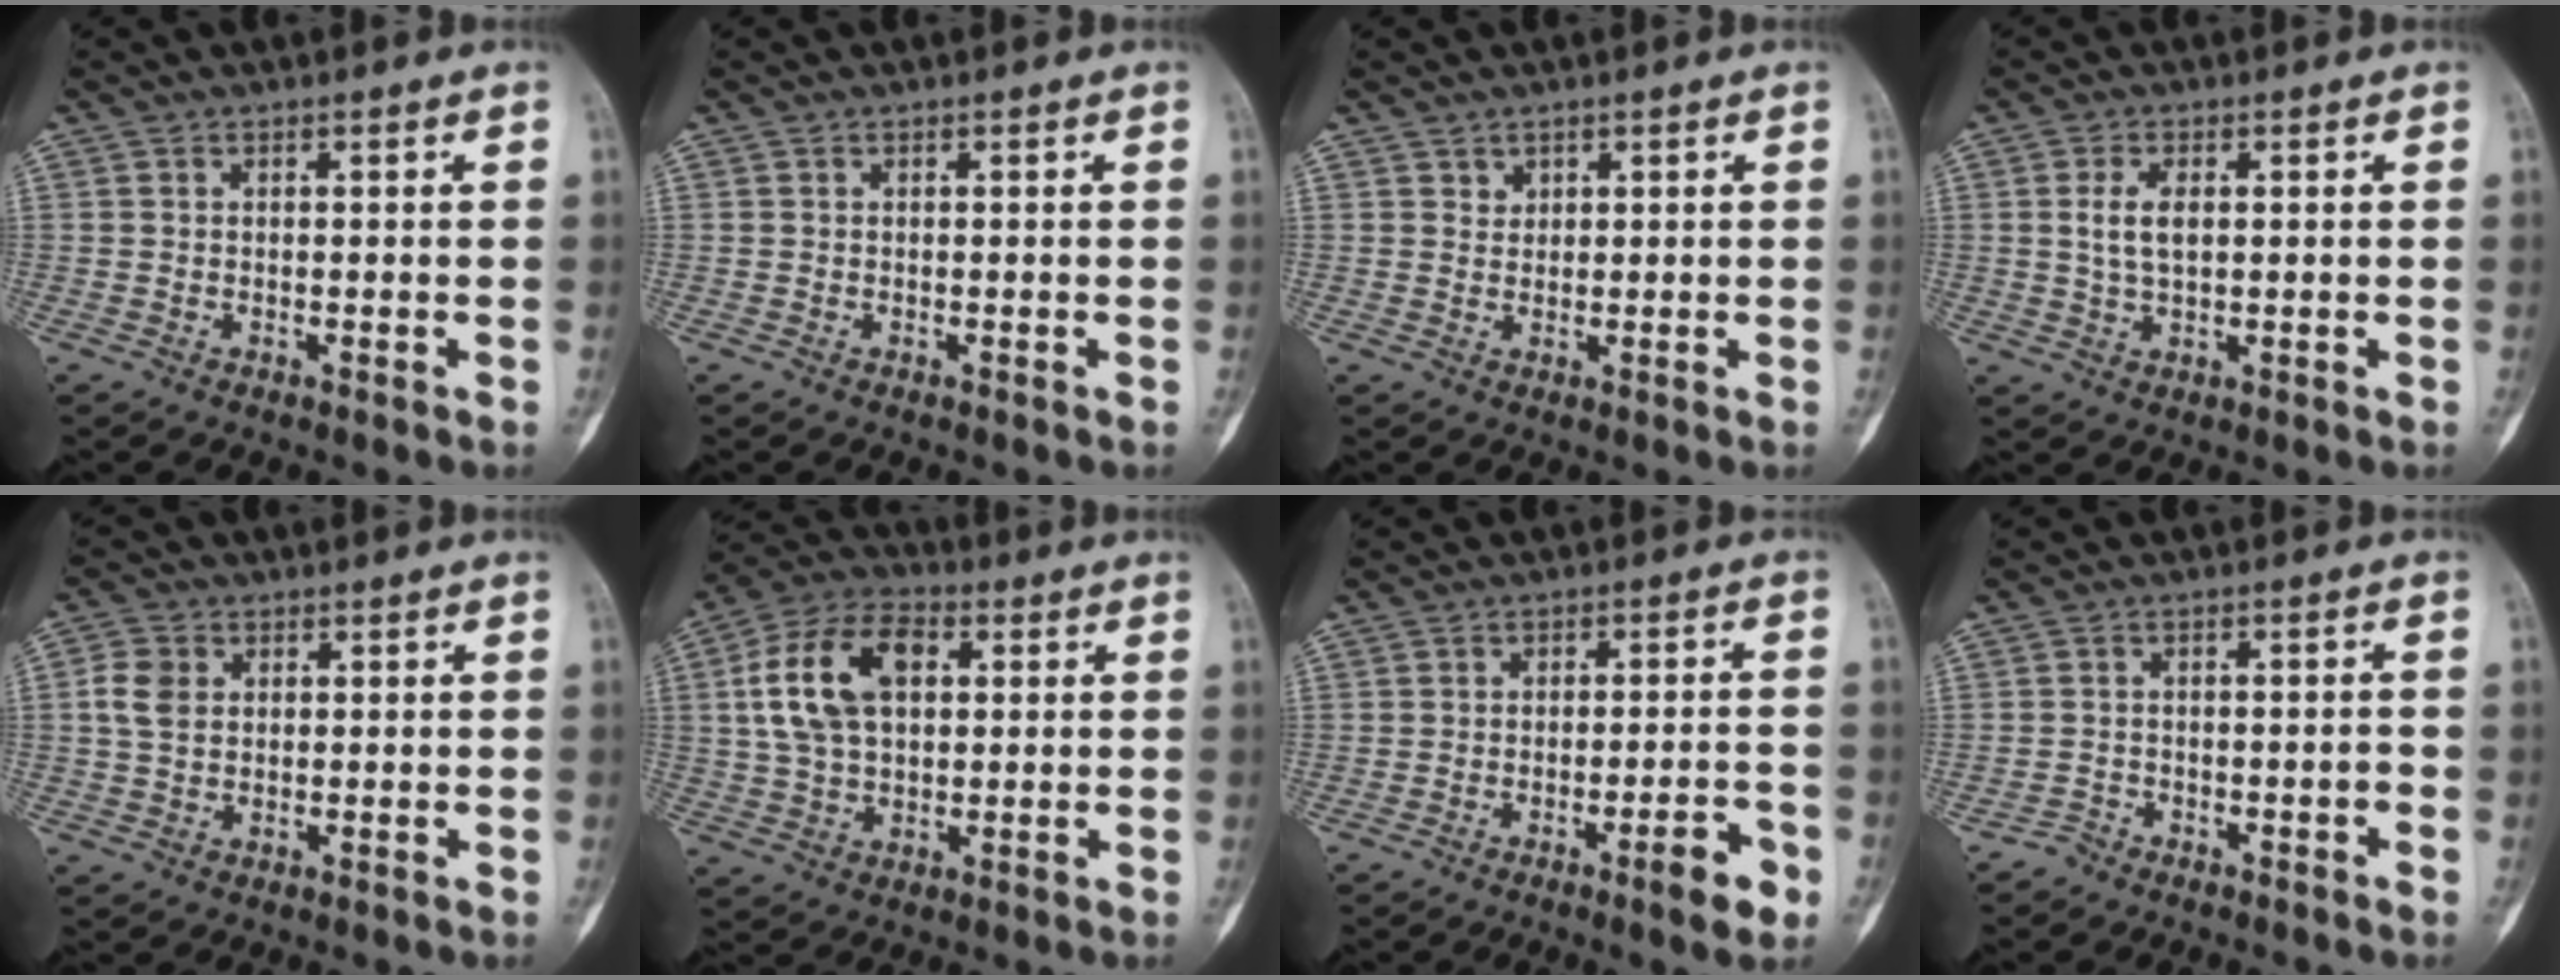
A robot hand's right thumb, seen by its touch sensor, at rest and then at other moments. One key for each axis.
{"total": 0.0}
{"total": 1.6, "fx": 1.0, "fy": 1.2, "fz": 0.1, "tx": 0.020, "ty": -0.005, "tz": 0.013}
{"total": 4.8, "fx": 0.8, "fy": 2.7, "fz": 3.9, "tx": -0.074, "ty": -0.001, "tz": 0.017}
{"total": 5.2, "fx": 0.9, "fy": 4.0, "fz": 3.1, "tx": -0.053, "ty": 0.005, "tz": 0.013}
{"total": 15.1, "fx": 3.2, "fy": 9.4, "fz": 11.4, "tx": -0.203, "ty": 0.018, "tz": 0.054}
{"total": 5.9, "fx": -3.0, "fy": 1.3, "fz": 4.9, "tx": -0.058, "ty": 0.018, "tz": -0.041}
{"total": 2.4, "fx": -2.0, "fy": 1.2, "fz": 0.5, "tx": 0.001, "ty": 0.017, "tz": -0.032}